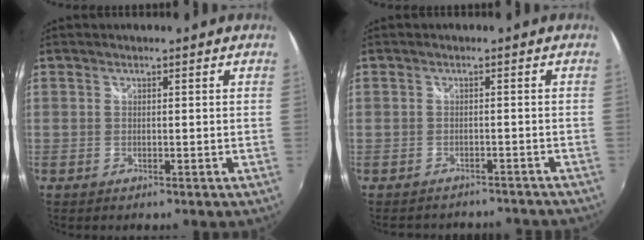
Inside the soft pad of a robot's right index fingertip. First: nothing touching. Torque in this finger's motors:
{"motor_torque": [-2.14, 0.00, -0.51, -0.21]}